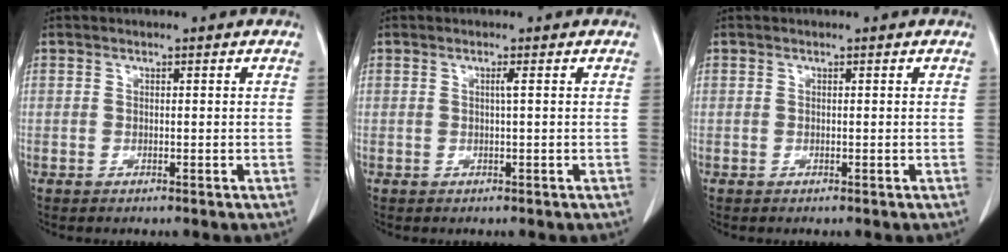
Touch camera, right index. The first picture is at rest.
{"total": 0.8, "force": [0.1, -0.2, 0.7], "torque": [-0.013, 0.000, 0.003]}
{"total": 0.0}